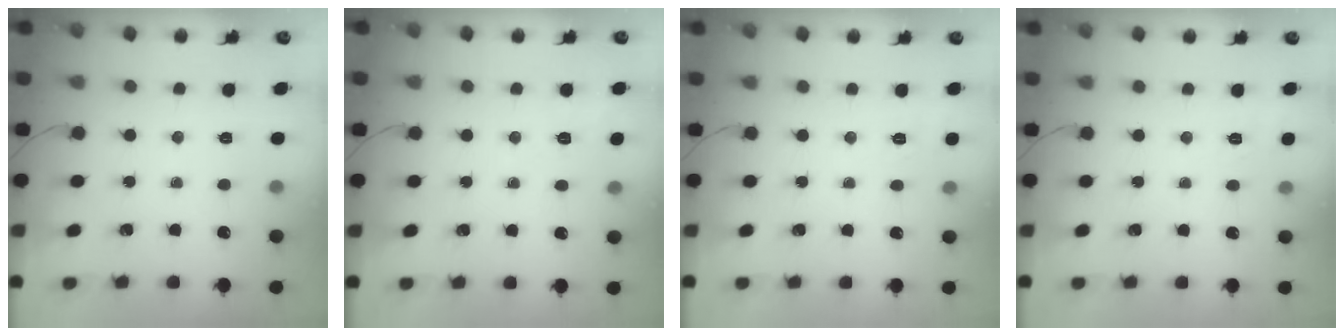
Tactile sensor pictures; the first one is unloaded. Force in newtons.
{"total": 1.7, "press": 0.1, "slide": 1.7}
{"total": 6.7, "press": 6.4, "slide": 2.0}
{"total": 6.7, "press": 6.4, "slide": 2.0}